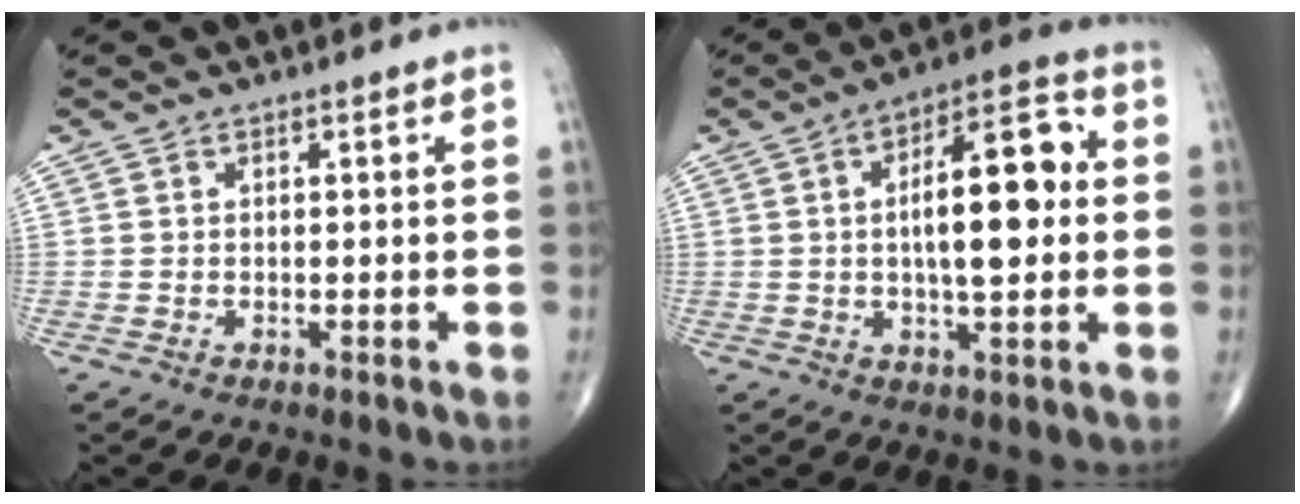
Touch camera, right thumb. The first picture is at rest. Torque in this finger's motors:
{"motor_torque": [1.75, 3.26, 1.66, 0.15, 0.17]}